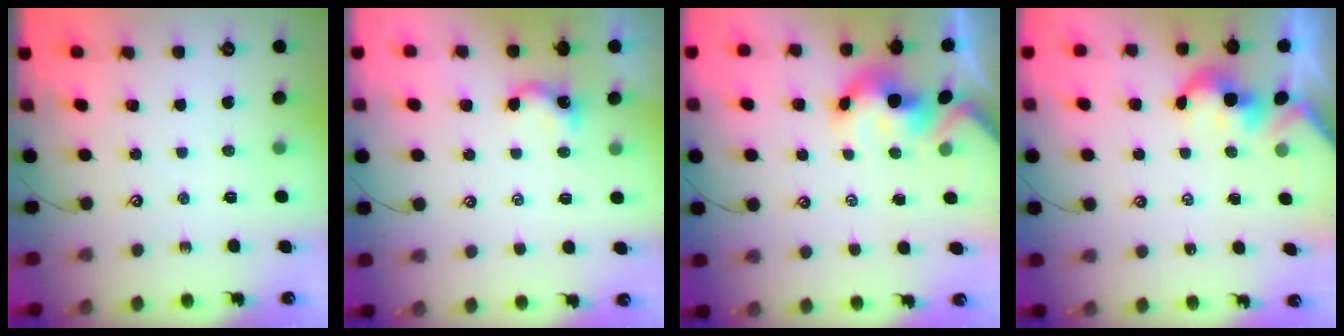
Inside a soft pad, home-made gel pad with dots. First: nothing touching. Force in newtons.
{"total": 1.1, "press": 1.0, "slide": 0.4}
{"total": 6.7, "press": 6.6, "slide": 1.1}
{"total": 2.0, "press": 1.9, "slide": 0.4}